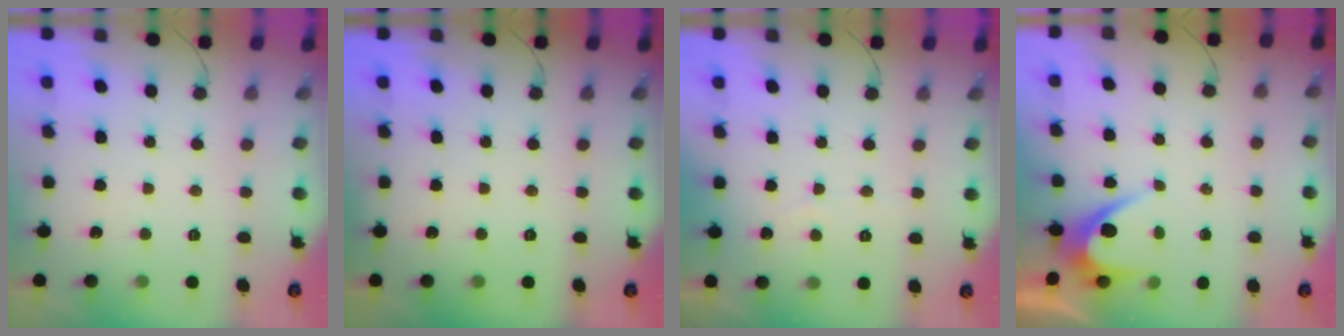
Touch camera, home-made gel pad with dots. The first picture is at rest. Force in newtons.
{"total": 0.0}
{"total": 1.9, "press": 1.9, "slide": 0.2}
{"total": 4.1, "press": 4.1, "slide": 0.2}